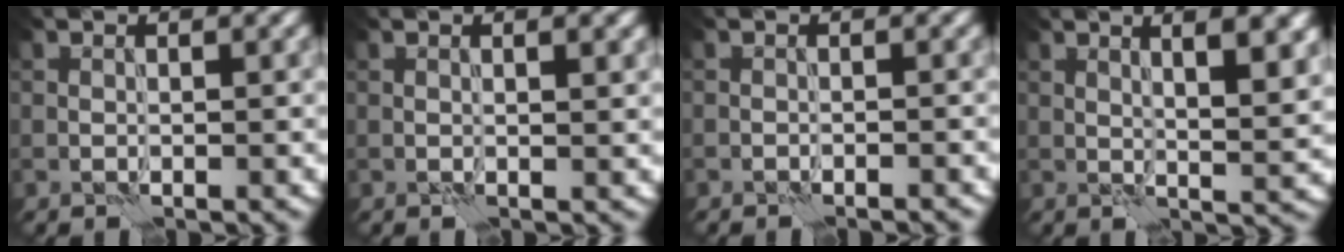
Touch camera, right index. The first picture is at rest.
{"total": 1.6, "force": [0.8, 0.3, 1.4], "torque": [-0.017, 0.000, 0.008]}
{"total": 1.1, "force": [-1.0, 0.1, 0.2], "torque": [0.008, 0.003, -0.021]}
{"total": 7.4, "force": [2.9, 2.2, 6.5], "torque": [-0.061, 0.018, 0.034]}